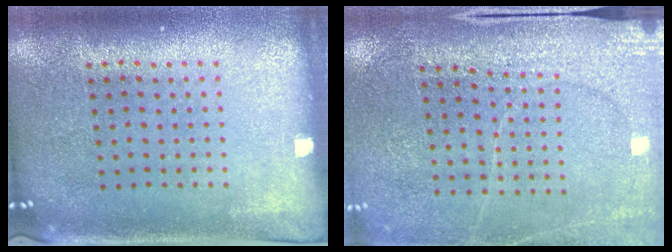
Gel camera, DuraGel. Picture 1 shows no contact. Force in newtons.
{"total": 3.0, "press": 3.0, "slide": 0.1}